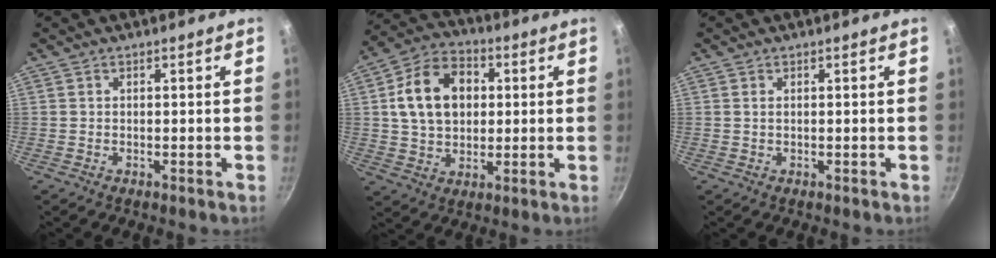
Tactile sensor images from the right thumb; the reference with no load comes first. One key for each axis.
{"total": 14.5, "fx": 2.6, "fy": 10.6, "fz": 9.6, "tx": -0.140, "ty": 0.014, "tz": 0.036}
{"total": 0.7, "fx": 0.2, "fy": 0.3, "fz": 0.5, "tx": -0.010, "ty": 0.001, "tz": 0.003}